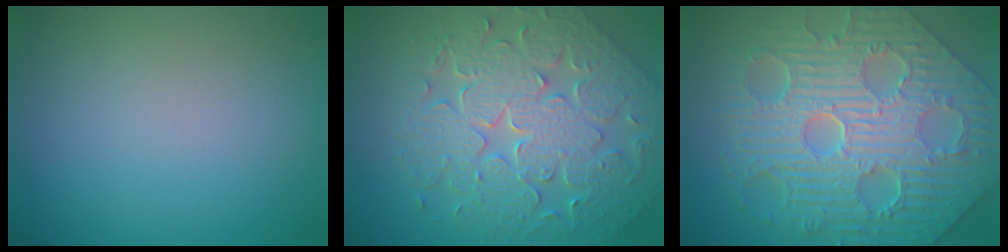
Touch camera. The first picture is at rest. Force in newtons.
{"total": 7.2, "press": 6.2, "slide": 3.5}
{"total": 11.9, "press": 8.0, "slide": 8.8}